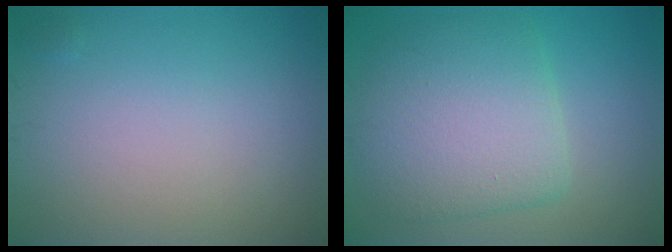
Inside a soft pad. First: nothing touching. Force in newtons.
{"total": 7.1, "press": 7.1, "slide": 0.5}